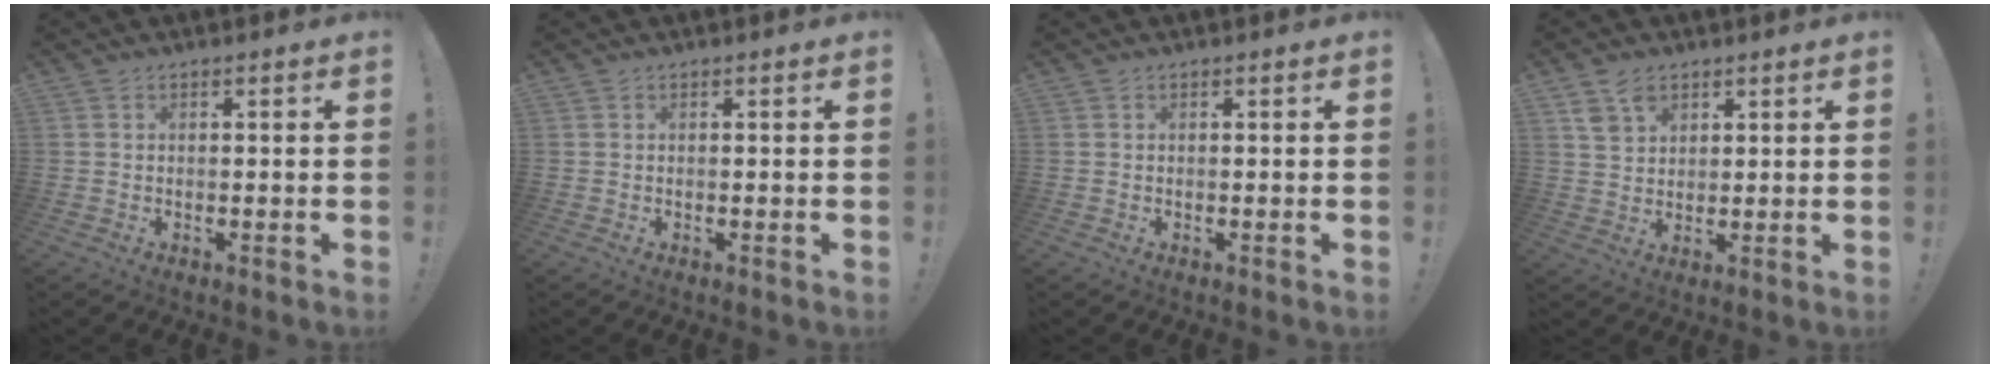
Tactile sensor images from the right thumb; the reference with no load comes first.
{"total": 0.0}
{"total": 0.0}
{"total": 5.7, "force": [3.7, 3.9, 2.0], "torque": [-0.027, -0.014, 0.069]}